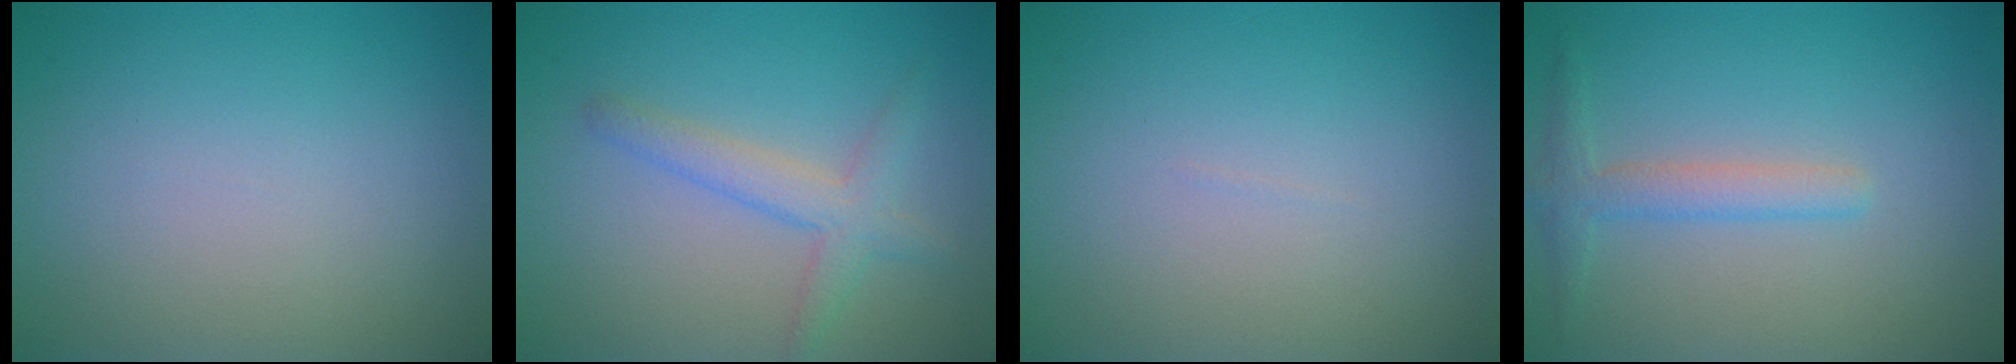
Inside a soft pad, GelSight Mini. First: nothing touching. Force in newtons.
{"total": 2.8, "press": 2.8, "slide": 0.1}
{"total": 0.0}
{"total": 2.2, "press": 2.2, "slide": 0.1}